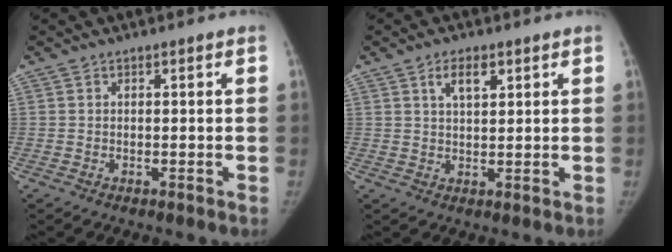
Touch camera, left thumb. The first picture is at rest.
{"total": 4.3, "force": [2.2, 2.0, 3.1], "torque": [-0.046, -0.009, 0.039]}